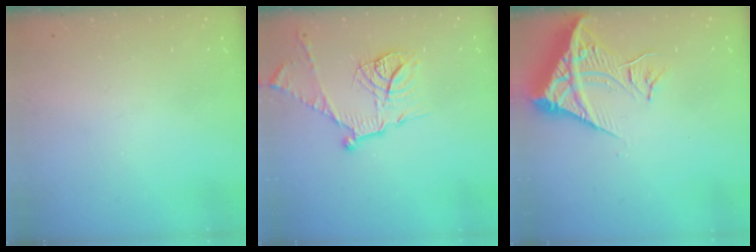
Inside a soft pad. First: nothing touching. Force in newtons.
{"total": 16.0, "press": 16.0, "slide": 1.4}
{"total": 13.5, "press": 13.4, "slide": 1.8}